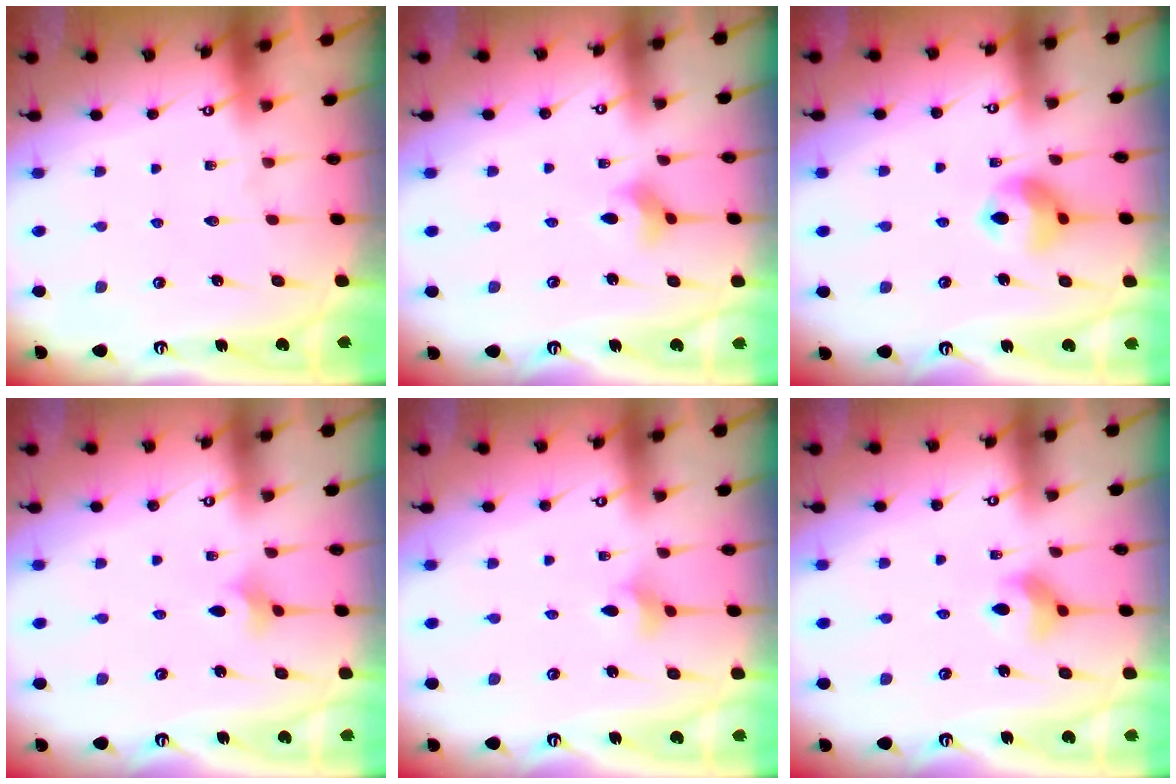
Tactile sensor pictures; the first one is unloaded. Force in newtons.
{"total": 3.2, "press": 3.2, "slide": 0.6}
{"total": 10.8, "press": 10.7, "slide": 1.4}
{"total": 2.3, "press": 2.2, "slide": 0.5}
{"total": 2.9, "press": 2.8, "slide": 0.6}
{"total": 7.3, "press": 7.2, "slide": 1.2}